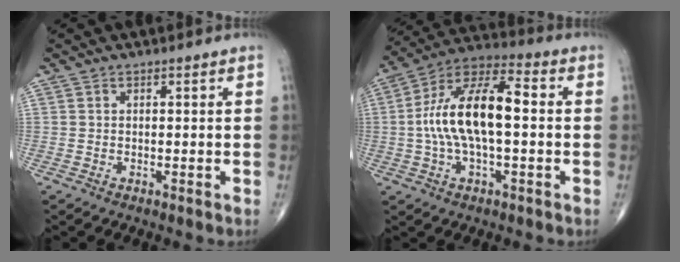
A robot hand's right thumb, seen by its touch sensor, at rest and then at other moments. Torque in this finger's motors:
{"motor_torque": [0.48, 0.48, 1.49, -0.26, 0.56]}